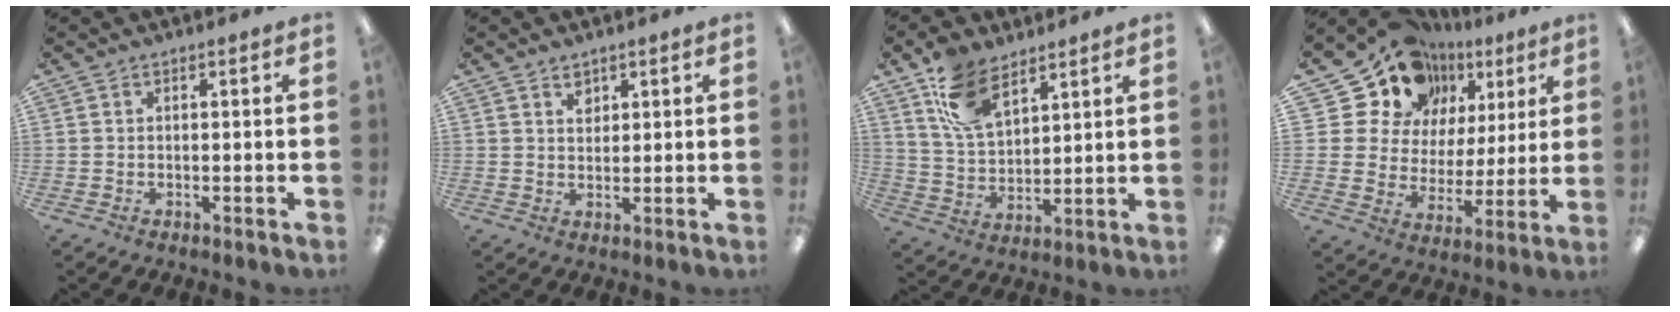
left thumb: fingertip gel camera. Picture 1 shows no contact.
{"total": 2.7, "force": [1.9, 1.8, 0.7], "torque": [0.001, -0.007, 0.033]}
{"total": 12.1, "force": [7.7, 6.2, 6.9], "torque": [-0.145, -0.018, 0.147]}
{"total": 19.0, "force": [12.1, 13.3, 6.0], "torque": [-0.120, -0.075, 0.237]}